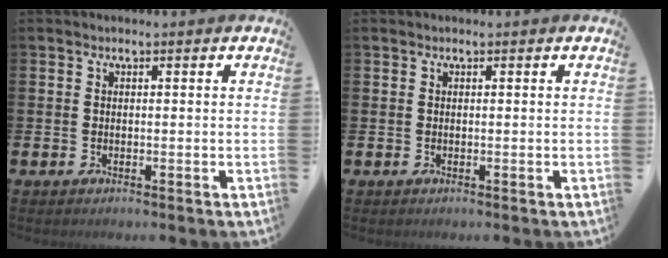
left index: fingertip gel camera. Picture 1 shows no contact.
{"total": 0.0}